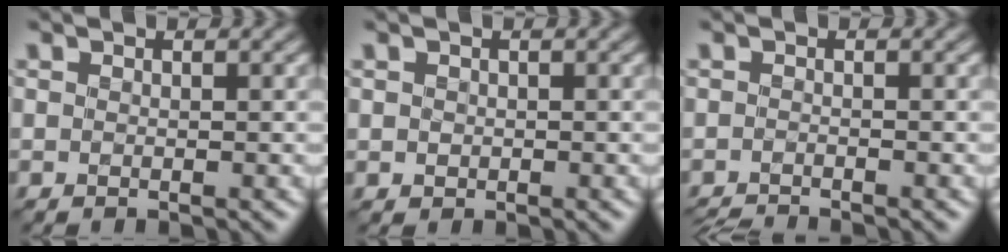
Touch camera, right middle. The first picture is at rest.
{"total": 0.6, "force": [0.1, 0.6, -0.1], "torque": [0.007, -0.002, 0.000]}
{"total": 2.4, "force": [-2.3, 0.1, 0.5], "torque": [-0.009, -0.010, -0.046]}